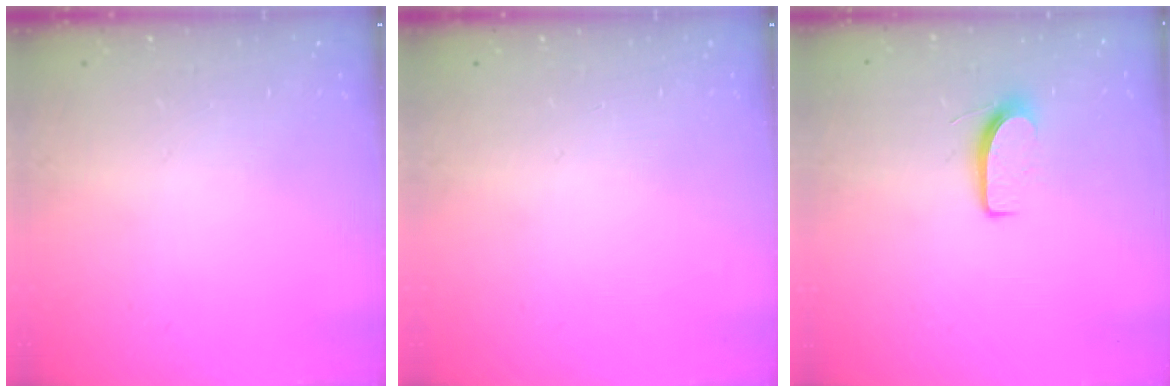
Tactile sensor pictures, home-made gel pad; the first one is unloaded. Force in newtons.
{"total": 0.0}
{"total": 6.1, "press": 6.1, "slide": 0.6}